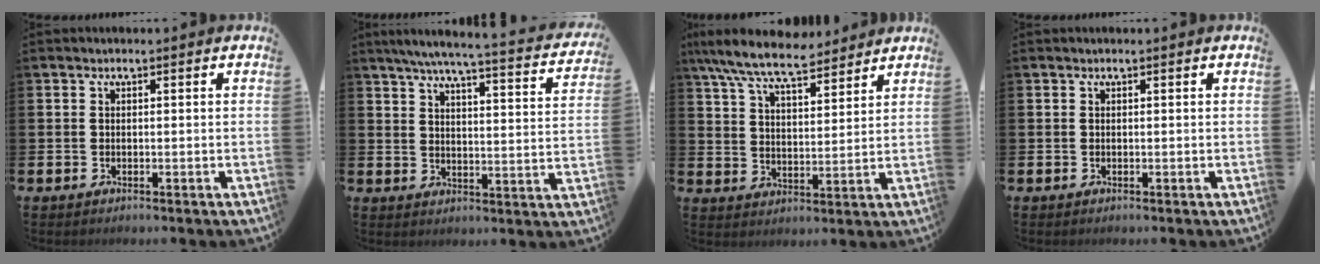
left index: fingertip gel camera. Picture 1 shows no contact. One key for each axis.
{"total": 5.8, "fx": 5.1, "fy": 0.1, "fz": 2.7, "tx": -0.066, "ty": -0.040, "tz": 0.083}
{"total": 8.9, "fx": 8.1, "fy": 1.7, "fz": 3.3, "tx": -0.099, "ty": -0.033, "tz": 0.148}
{"total": 0.0}